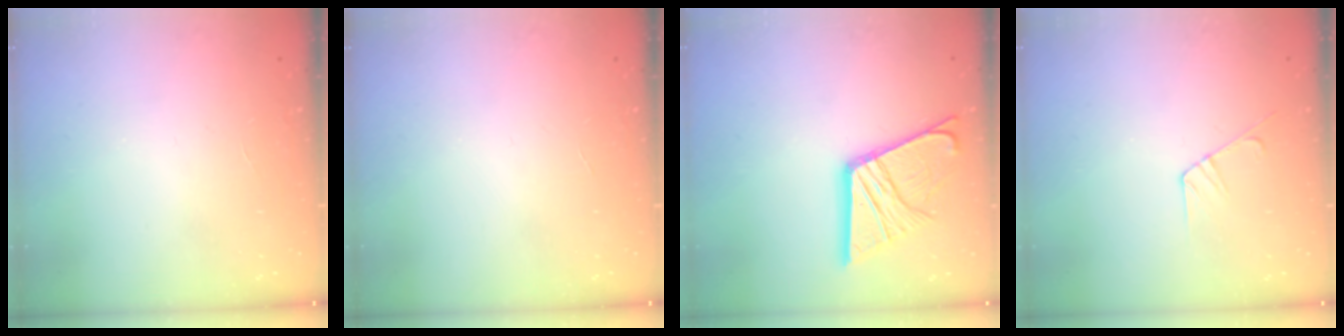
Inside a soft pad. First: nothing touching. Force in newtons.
{"total": 0.0}
{"total": 17.4, "press": 17.3, "slide": 1.8}
{"total": 5.9, "press": 5.9, "slide": 0.7}